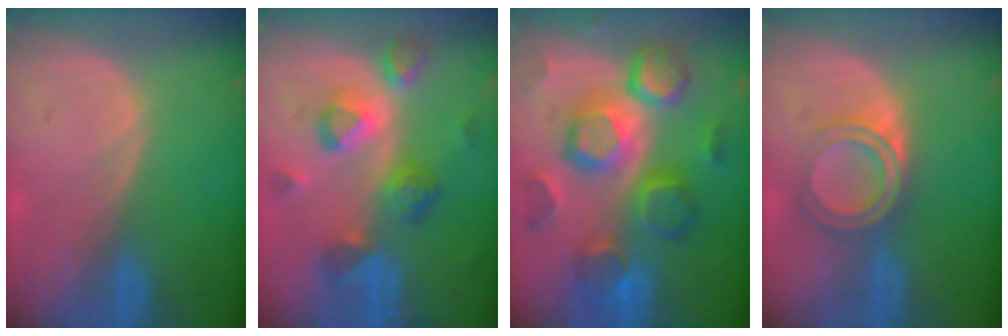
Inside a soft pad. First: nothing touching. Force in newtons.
{"total": 8.7, "press": 8.0, "slide": 3.5}
{"total": 12.4, "press": 12.4, "slide": 1.1}
{"total": 5.3, "press": 4.9, "slide": 1.9}